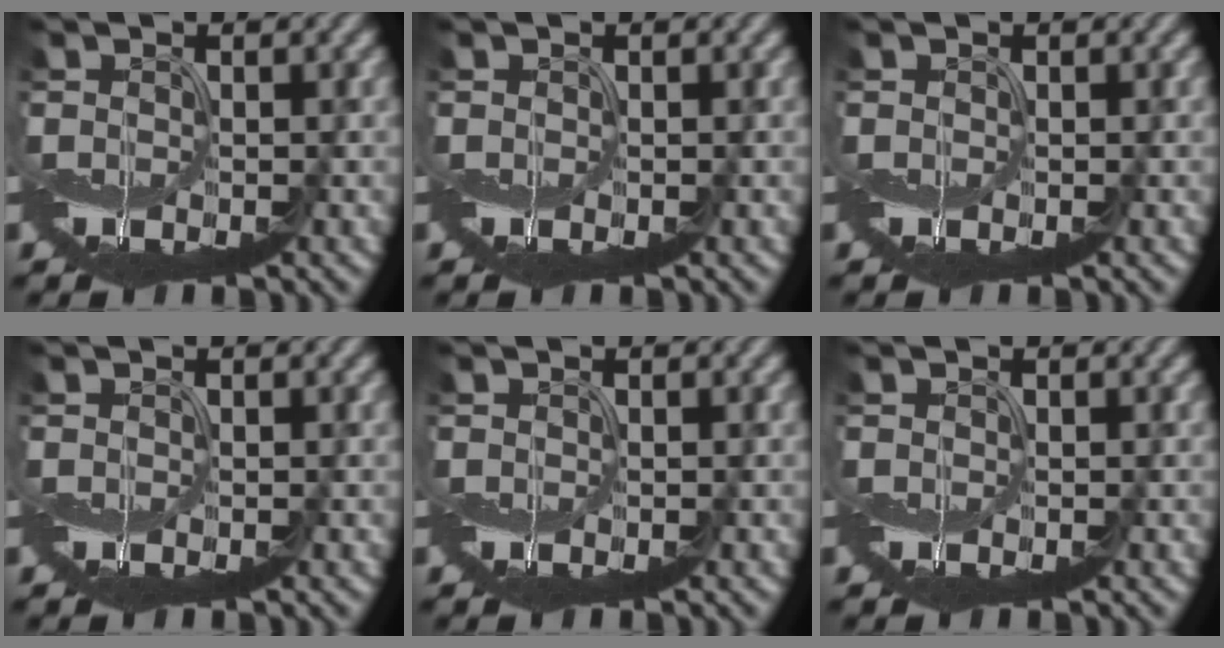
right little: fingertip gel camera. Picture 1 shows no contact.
{"total": 0.0}
{"total": 0.0}
{"total": 0.0}
{"total": 0.0}
{"total": 0.0}